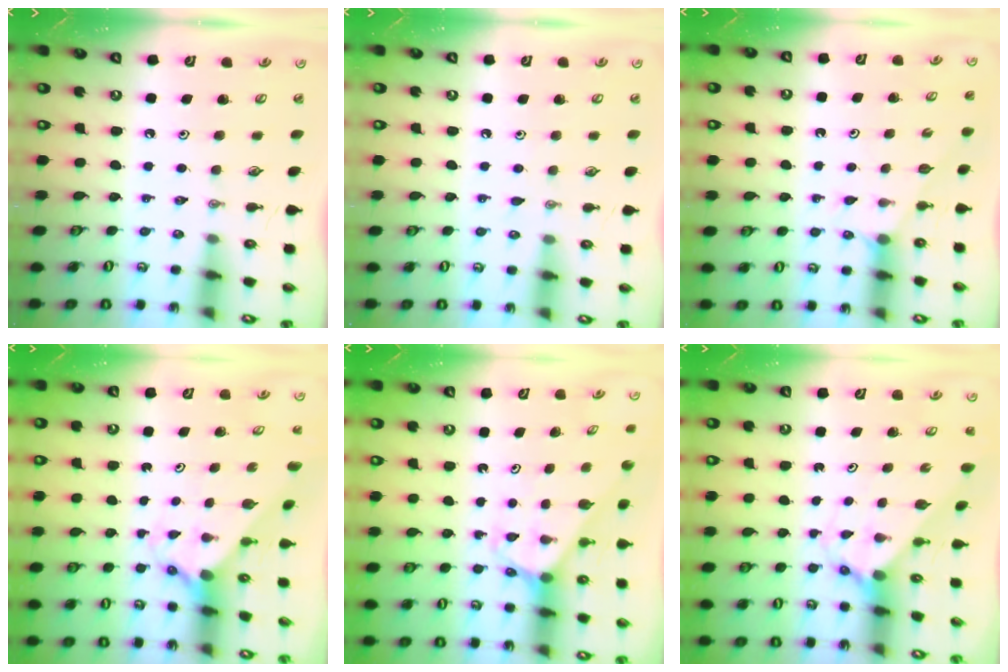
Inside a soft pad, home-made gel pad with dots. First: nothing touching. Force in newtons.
{"total": 3.4, "press": 3.4, "slide": 0.5}
{"total": 2.5, "press": 2.5, "slide": 0.4}
{"total": 1.7, "press": 1.7, "slide": 0.1}
{"total": 2.5, "press": 2.5, "slide": 0.2}
{"total": 2.4, "press": 2.4, "slide": 0.2}